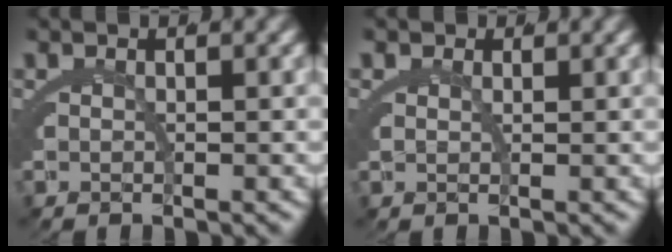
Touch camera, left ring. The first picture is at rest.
{"total": 1.4, "force": [1.0, 0.8, 0.5], "torque": [-0.016, -0.008, 0.024]}